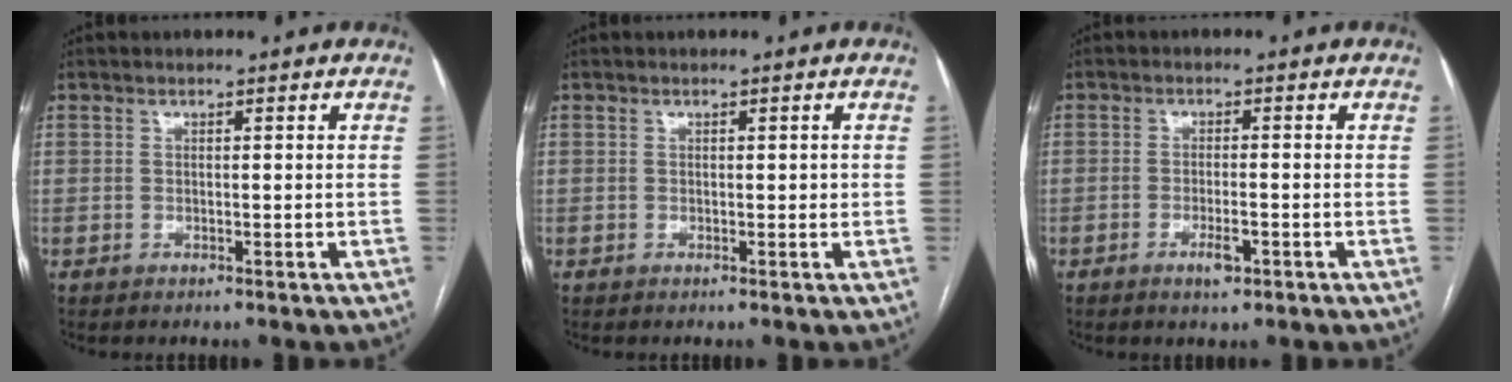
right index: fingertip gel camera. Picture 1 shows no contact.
{"total": 0.8, "force": [0.1, 0.4, 0.6], "torque": [-0.006, 0.001, 0.001]}
{"total": 2.8, "force": [-1.4, 0.7, 2.3], "torque": [-0.040, 0.001, -0.018]}